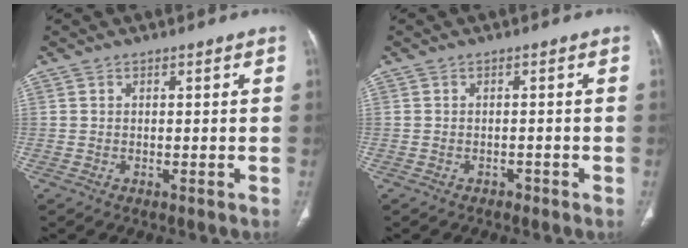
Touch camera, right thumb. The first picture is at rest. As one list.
[{"total": 1.0, "force": [-0.6, 0.7, -0.2], "torque": [0.004, 0.006, -0.012]}]